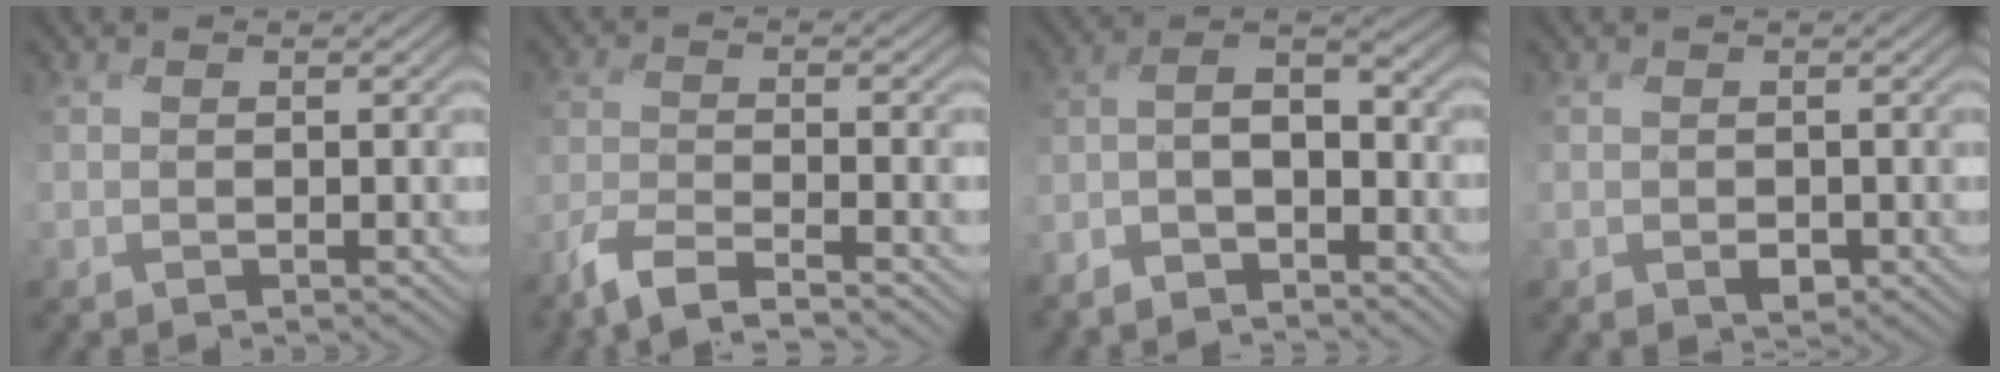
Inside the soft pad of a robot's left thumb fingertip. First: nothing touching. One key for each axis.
{"total": 4.1, "fx": -3.9, "fy": -0.5, "fz": 1.3, "tx": -0.024, "ty": -0.001, "tz": -0.094}
{"total": 5.1, "fx": -4.0, "fy": 1.7, "fz": 2.7, "tx": -0.039, "ty": 0.008, "tz": -0.095}
{"total": 1.9, "fx": -0.7, "fy": 1.5, "fz": 1.0, "tx": -0.025, "ty": -0.013, "tz": -0.011}